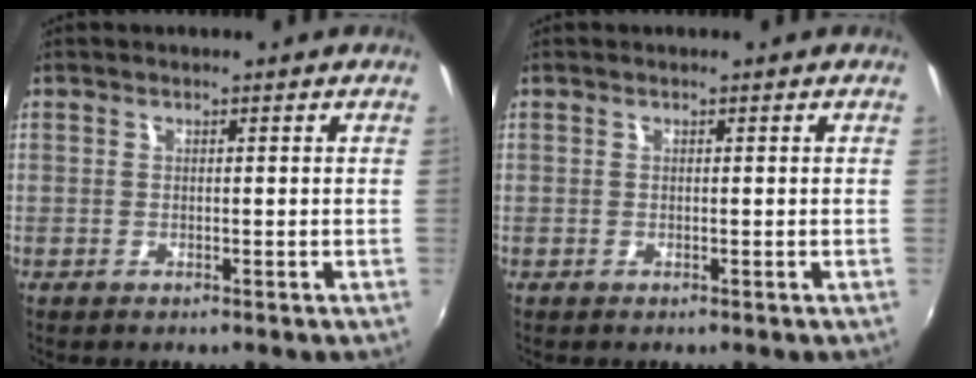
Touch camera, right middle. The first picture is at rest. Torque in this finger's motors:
{"motor_torque": [-0.02, 0.22, -0.03, 0.00]}